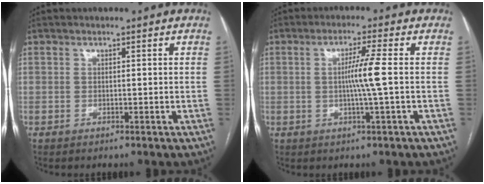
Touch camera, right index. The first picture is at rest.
{"total": 4.9, "force": [-0.1, -1.1, 4.8], "torque": [-0.087, 0.001, -0.001]}